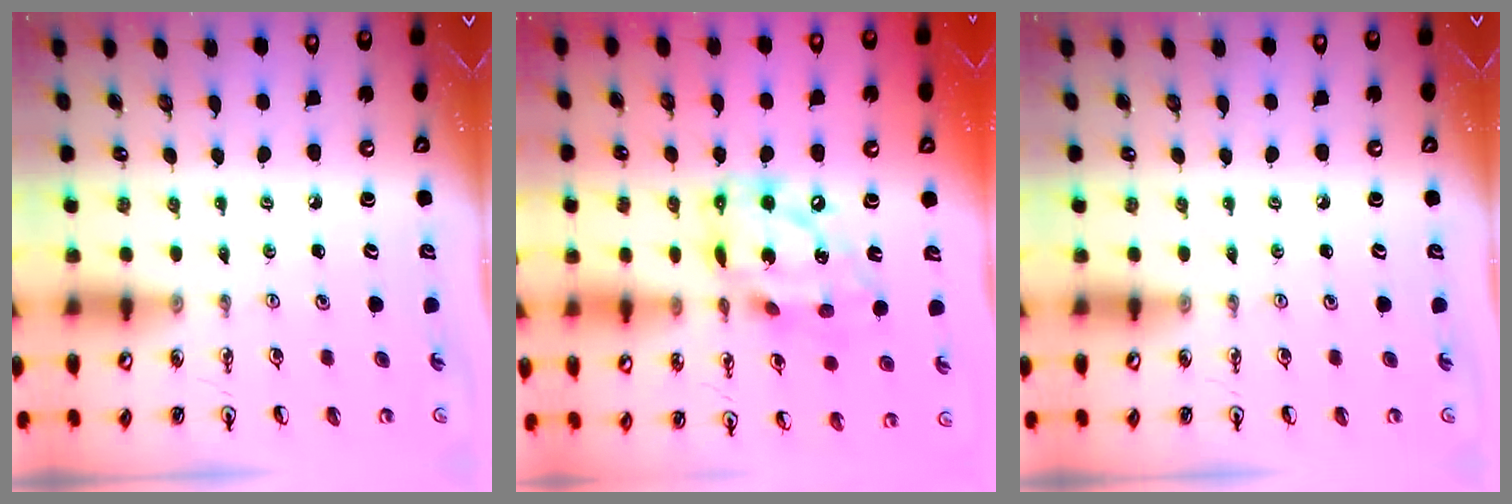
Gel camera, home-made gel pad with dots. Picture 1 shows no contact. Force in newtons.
{"total": 16.6, "press": 16.5, "slide": 1.2}
{"total": 0.0}